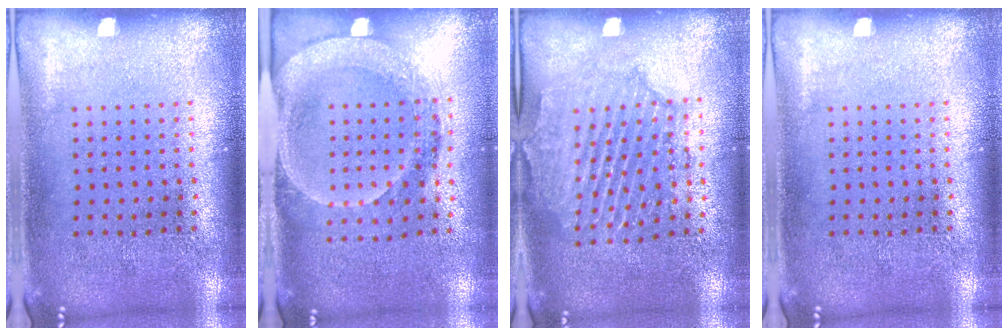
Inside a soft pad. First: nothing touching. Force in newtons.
{"total": 1.7, "press": 1.6, "slide": 0.7}
{"total": 1.8, "press": 1.8, "slide": 0.3}
{"total": 0.0}